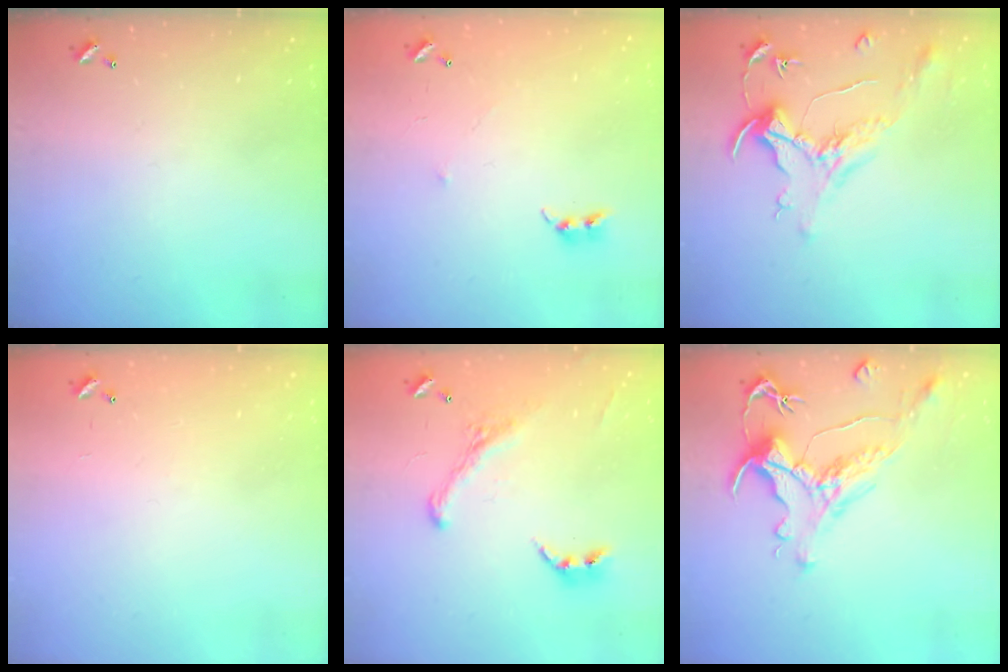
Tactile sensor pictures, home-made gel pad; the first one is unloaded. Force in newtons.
{"total": 6.4, "press": 6.4, "slide": 0.6}
{"total": 1.6, "press": 1.4, "slide": 0.7}
{"total": 8.5, "press": 8.4, "slide": 0.5}
{"total": 2.9, "press": 2.7, "slide": 1.2}
{"total": 1.3, "press": 0.1, "slide": 1.3}